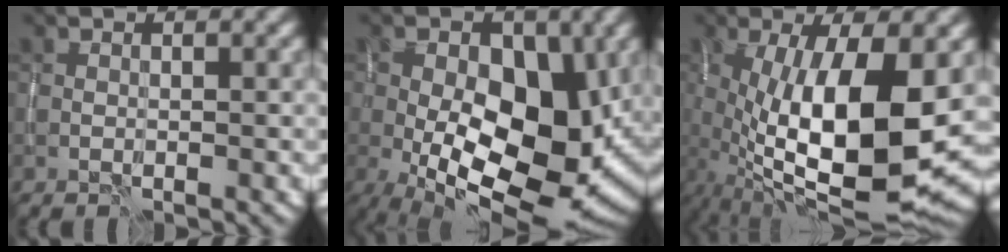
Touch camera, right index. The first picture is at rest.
{"total": 15.6, "force": [-1.8, 8.3, 13.1], "torque": [-0.211, -0.013, -0.033]}
{"total": 14.9, "force": [-1.4, 5.5, 13.8], "torque": [-0.229, -0.012, -0.019]}